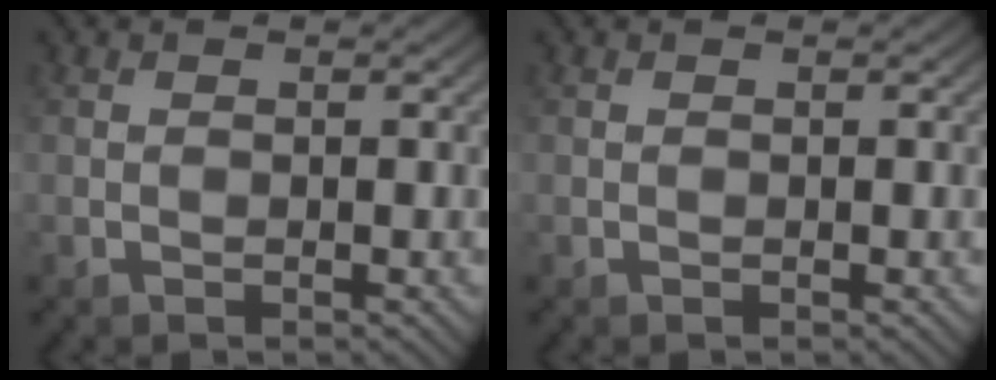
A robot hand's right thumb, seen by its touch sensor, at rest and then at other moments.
{"total": 0.0}